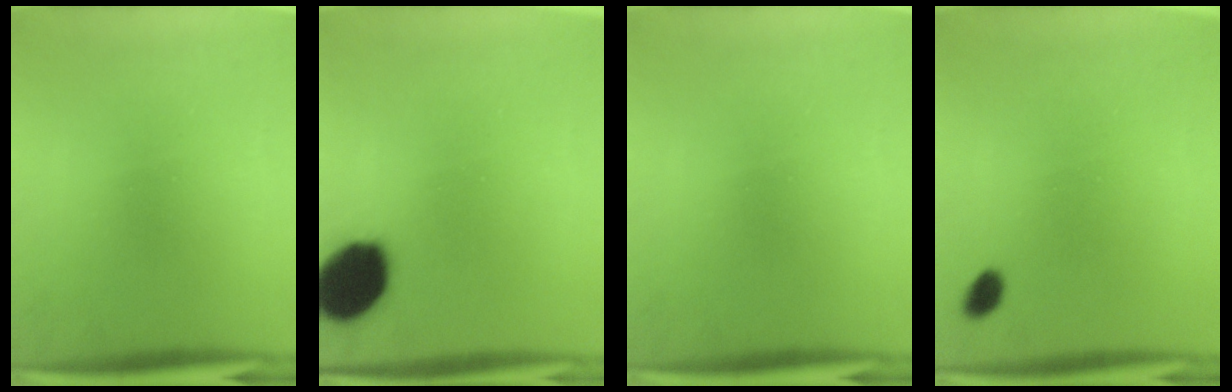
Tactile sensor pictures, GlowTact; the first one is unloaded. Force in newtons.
{"total": 13.3}
{"total": 0.0}
{"total": 1.9}